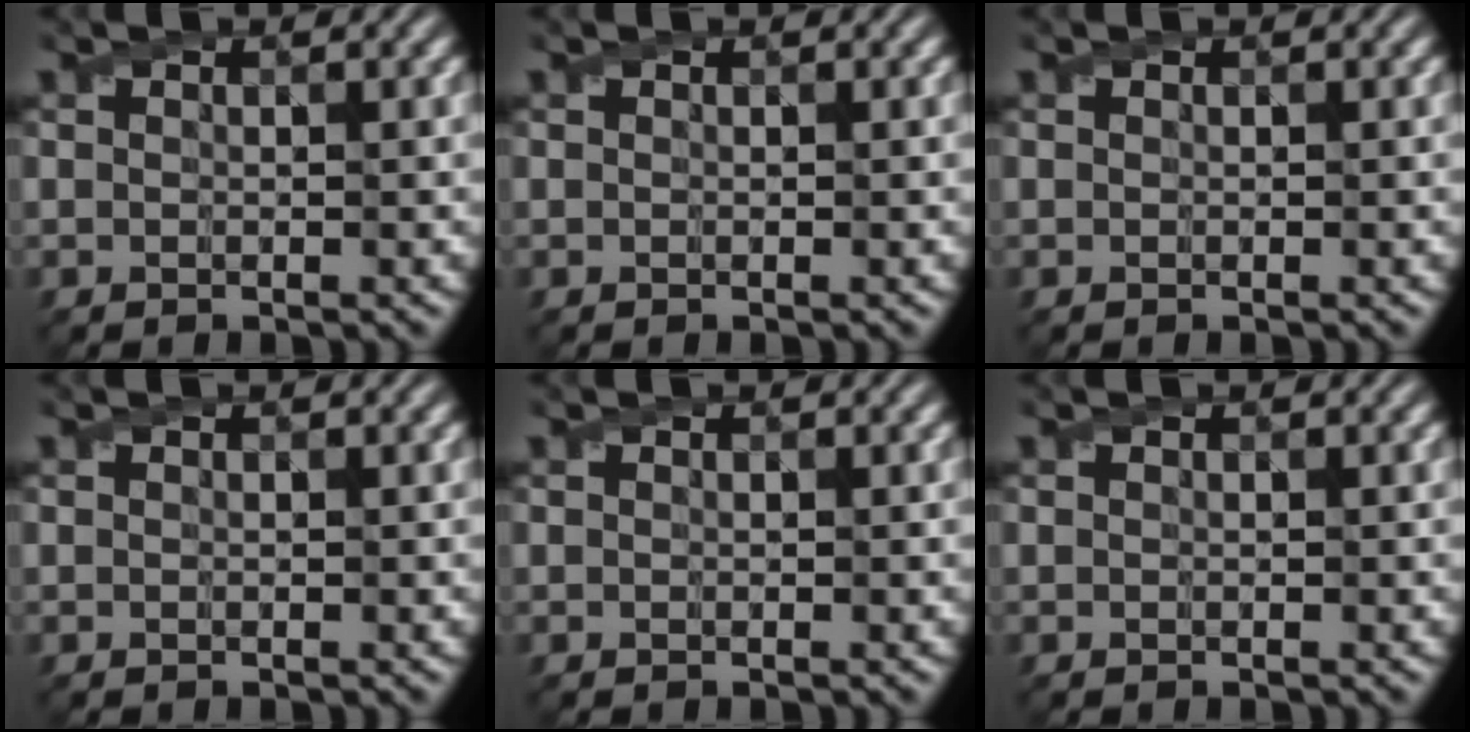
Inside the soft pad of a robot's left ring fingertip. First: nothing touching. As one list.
[{"total": 0.0}, {"total": 0.0}, {"total": 0.0}, {"total": 0.0}, {"total": 0.0}]